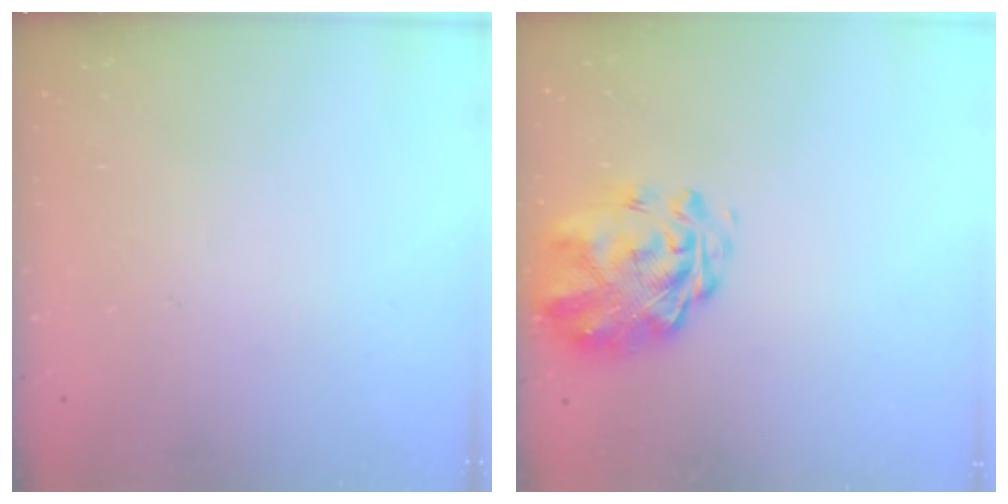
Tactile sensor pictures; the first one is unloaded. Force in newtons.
{"total": 3.0, "press": 2.5, "slide": 1.7}